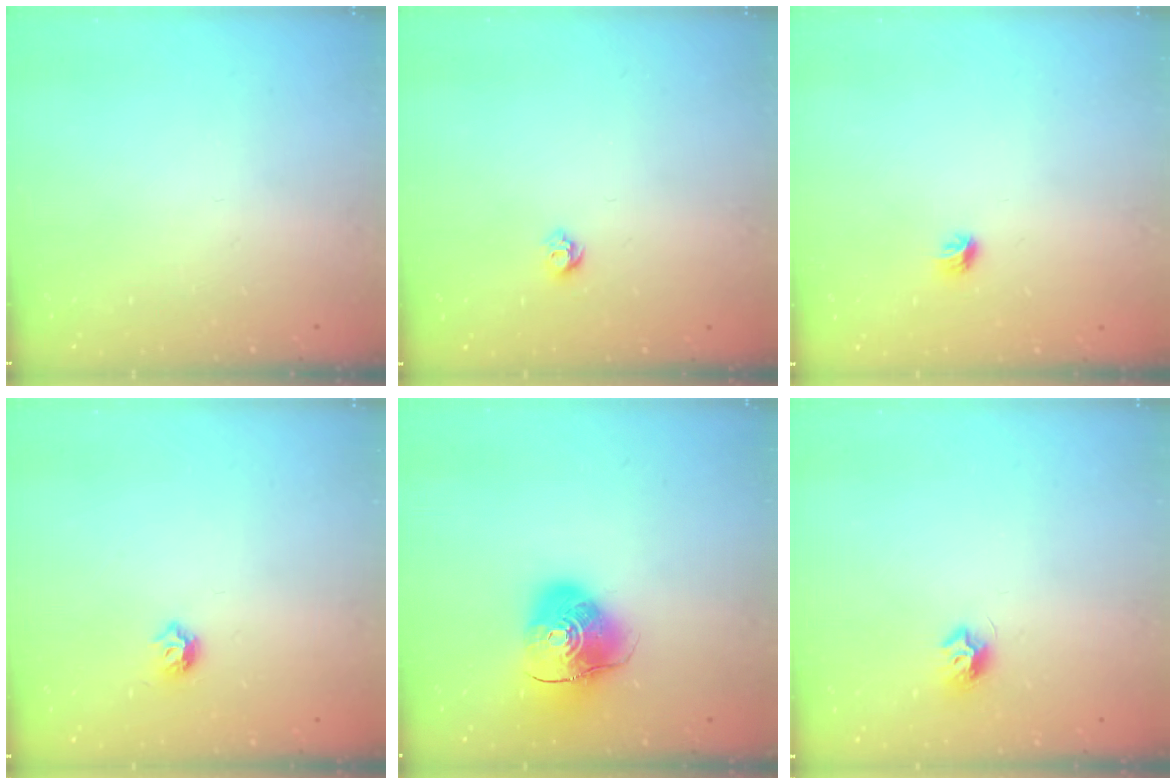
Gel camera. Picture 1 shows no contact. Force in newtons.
{"total": 5.3, "press": 5.3, "slide": 0.8}
{"total": 4.2, "press": 4.1, "slide": 1.0}
{"total": 6.0, "press": 5.9, "slide": 1.0}
{"total": 10.8, "press": 10.6, "slide": 1.7}
{"total": 7.1, "press": 7.0, "slide": 0.3}